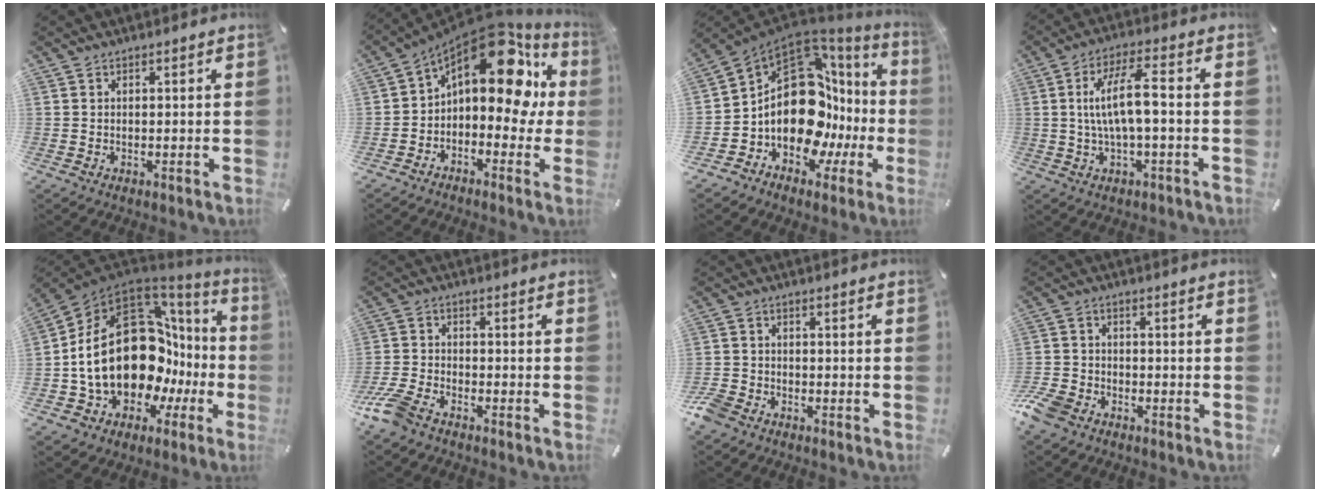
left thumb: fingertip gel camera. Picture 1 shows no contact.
{"total": 16.4, "force": [7.0, 8.4, 12.2], "torque": [-0.178, -0.058, 0.108]}
{"total": 19.7, "force": [-0.2, 13.2, 14.7], "torque": [-0.253, -0.048, 0.006]}
{"total": 10.2, "force": [0.0, 2.8, 9.8], "torque": [-0.189, 0.008, -0.003]}
{"total": 25.8, "force": [0.9, 16.9, 19.5], "torque": [-0.365, -0.034, 0.041]}
{"total": 7.7, "force": [-5.5, 3.4, 4.0], "torque": [-0.108, 0.010, -0.112]}
{"total": 4.4, "force": [-3.1, 2.7, 1.5], "torque": [-0.046, 0.011, -0.064]}
{"total": 6.9, "force": [-4.5, 4.2, 3.0], "torque": [-0.079, 0.016, -0.090]}